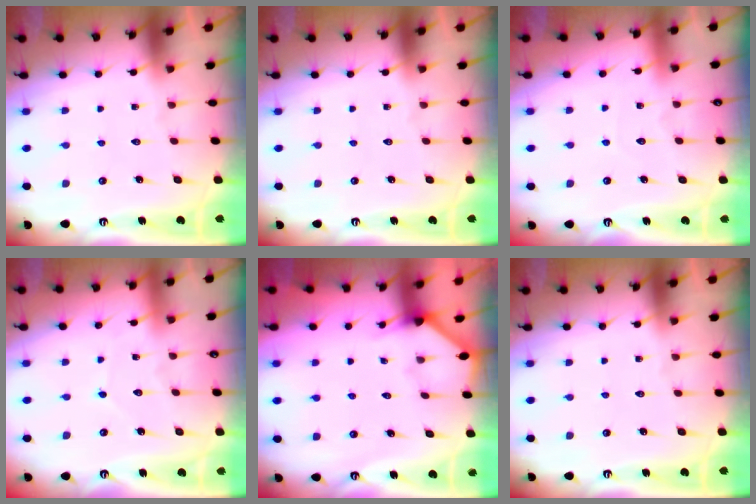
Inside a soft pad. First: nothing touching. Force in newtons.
{"total": 0.0}
{"total": 2.9, "press": 2.9, "slide": 0.3}
{"total": 3.7, "press": 3.7, "slide": 0.4}
{"total": 2.6, "press": 2.6, "slide": 0.3}
{"total": 0.0}